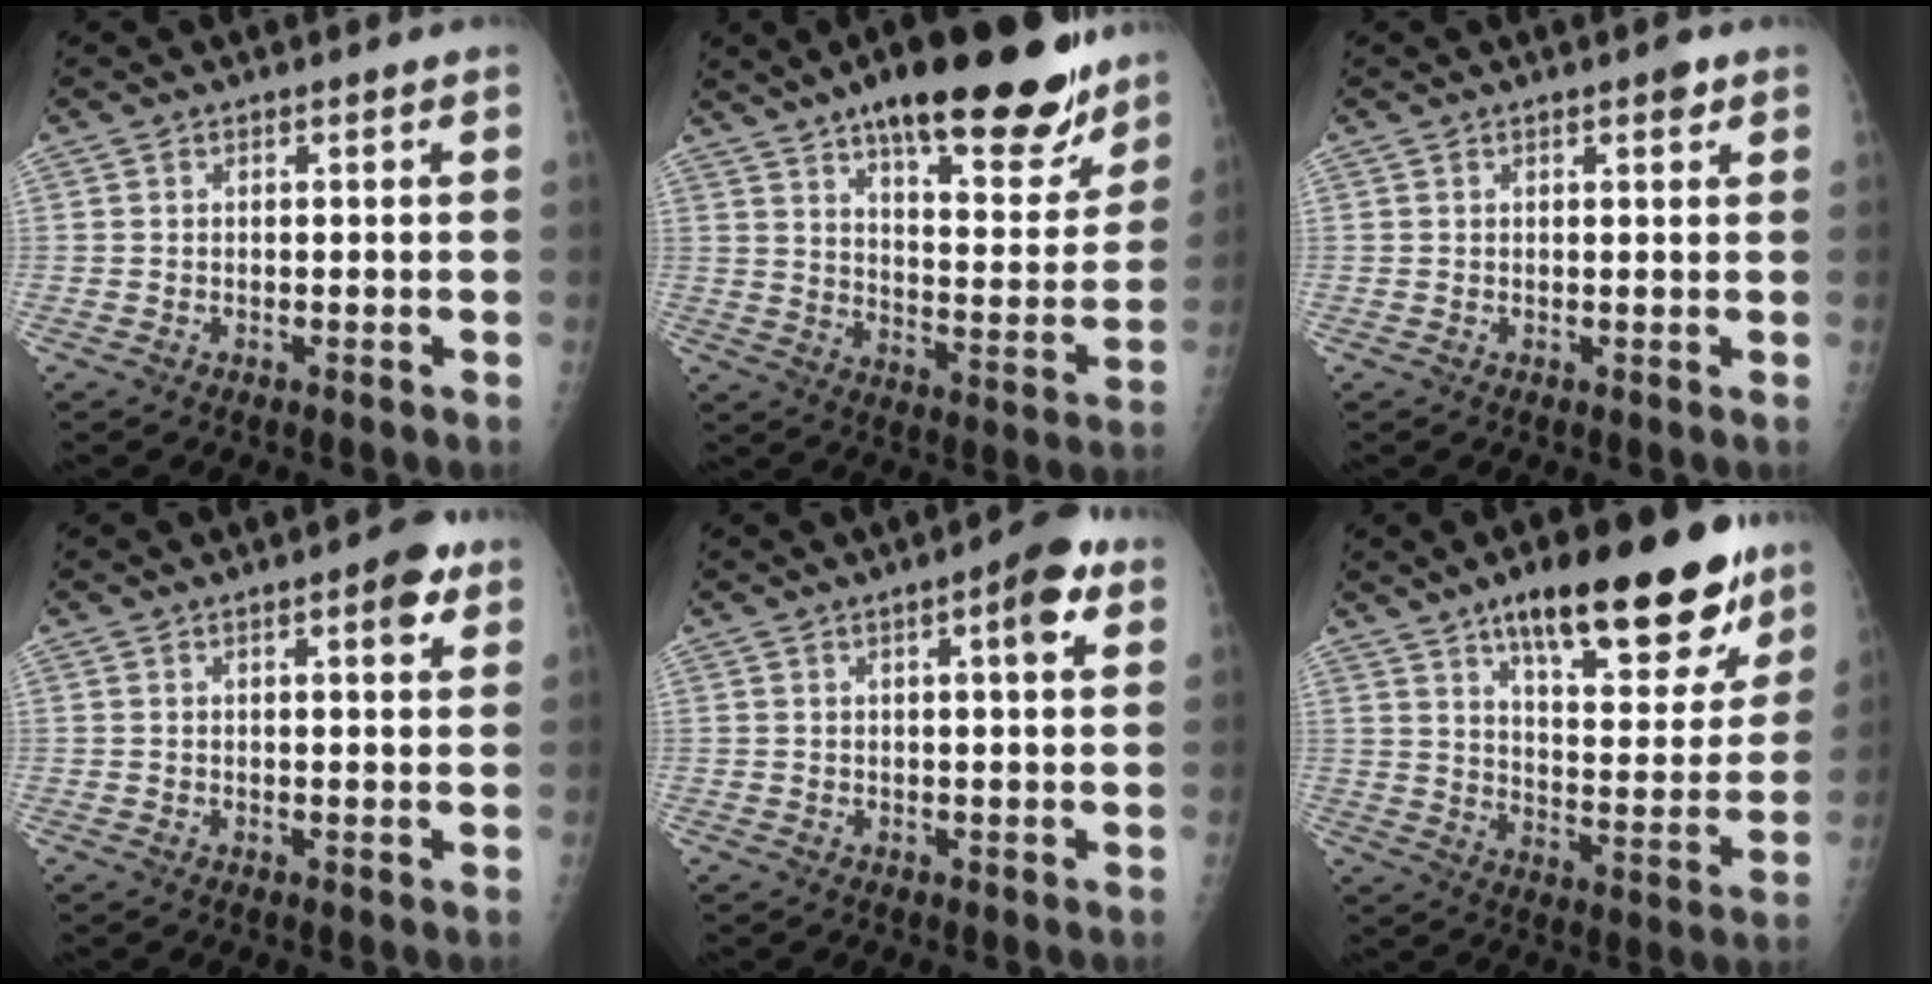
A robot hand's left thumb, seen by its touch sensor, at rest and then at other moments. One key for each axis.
{"total": 26.2, "fx": 18.0, "fy": 8.3, "fz": 17.2, "tx": -0.209, "ty": -0.068, "tz": 0.262}
{"total": 1.8, "fx": 1.1, "fy": 0.6, "fz": 1.3, "tx": -0.014, "ty": -0.003, "tz": 0.012}
{"total": 4.8, "fx": 2.6, "fy": 1.4, "fz": 3.8, "tx": -0.040, "ty": -0.008, "tz": 0.028}
{"total": 6.8, "fx": 3.0, "fy": 1.6, "fz": 5.9, "tx": -0.073, "ty": -0.004, "tz": 0.035}
{"total": 24.5, "fx": 15.5, "fy": 8.1, "fz": 17.2, "tx": -0.201, "ty": -0.055, "tz": 0.231}